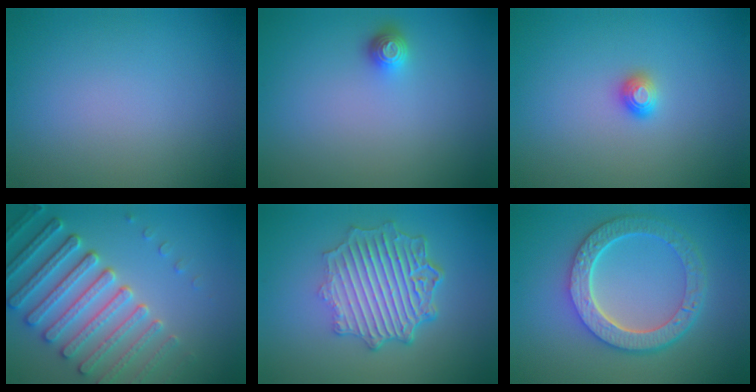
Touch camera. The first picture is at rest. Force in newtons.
{"total": 1.3, "press": 1.1, "slide": 0.7}
{"total": 1.2, "press": 1.1, "slide": 0.3}
{"total": 6.1, "press": 5.4, "slide": 2.8}
{"total": 6.9, "press": 5.3, "slide": 4.4}
{"total": 6.5, "press": 5.0, "slide": 4.1}